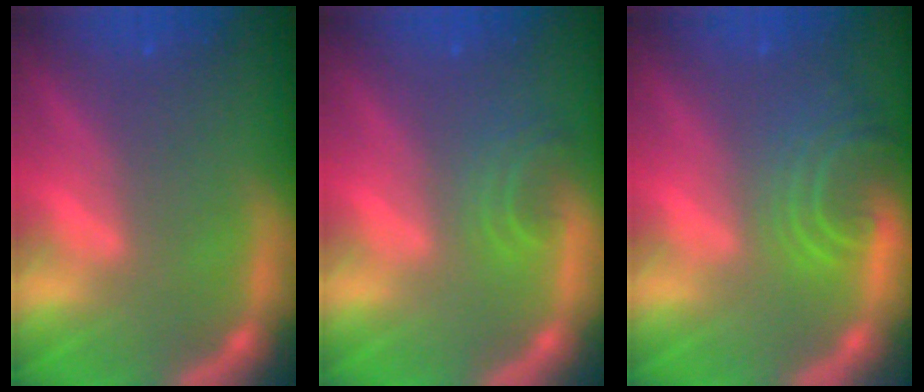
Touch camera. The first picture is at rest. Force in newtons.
{"total": 2.4}
{"total": 5.1}